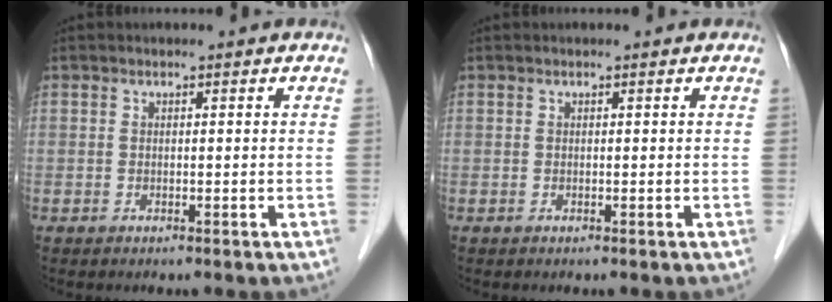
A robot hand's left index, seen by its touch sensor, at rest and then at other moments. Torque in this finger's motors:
{"motor_torque": [0.00, 0.00, 0.00, 0.00]}